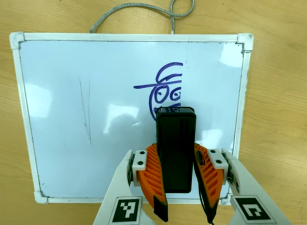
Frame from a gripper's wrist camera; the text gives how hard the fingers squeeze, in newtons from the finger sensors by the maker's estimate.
{"total": 9.4, "left": 7.1, "right": 11.6}